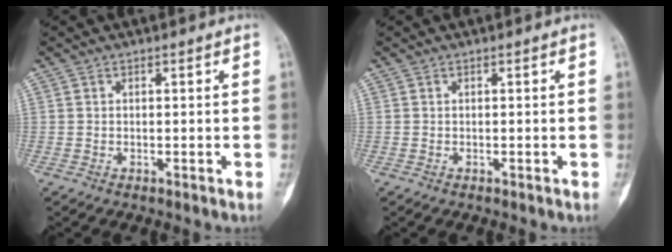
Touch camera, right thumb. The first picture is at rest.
{"total": 0.0}